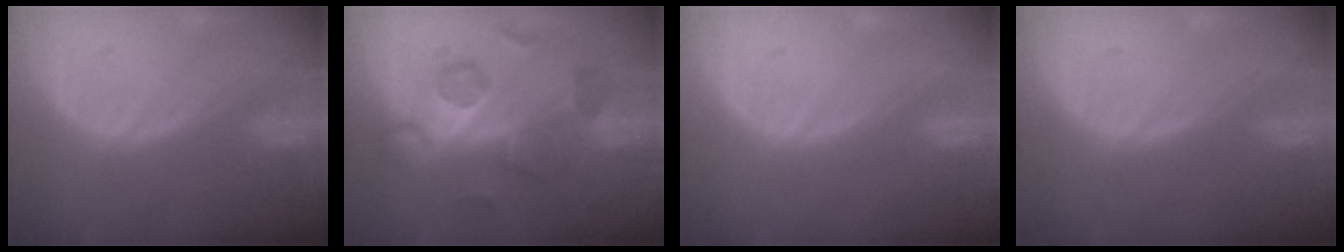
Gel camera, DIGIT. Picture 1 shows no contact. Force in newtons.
{"total": 8.7, "press": 8.4, "slide": 2.3}
{"total": 0.0}
{"total": 0.0}